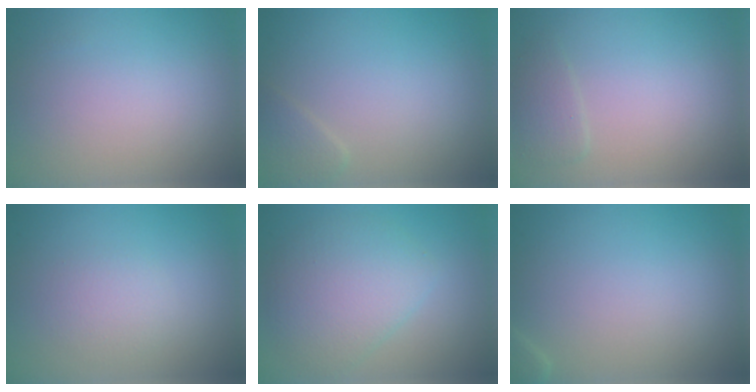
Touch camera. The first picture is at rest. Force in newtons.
{"total": 1.2, "press": 1.2, "slide": 0.0}
{"total": 1.4, "press": 1.4, "slide": 0.1}
{"total": 1.6, "press": 1.6, "slide": 0.1}
{"total": 5.0, "press": 5.0, "slide": 0.1}
{"total": 0.6, "press": 0.6, "slide": 0.0}